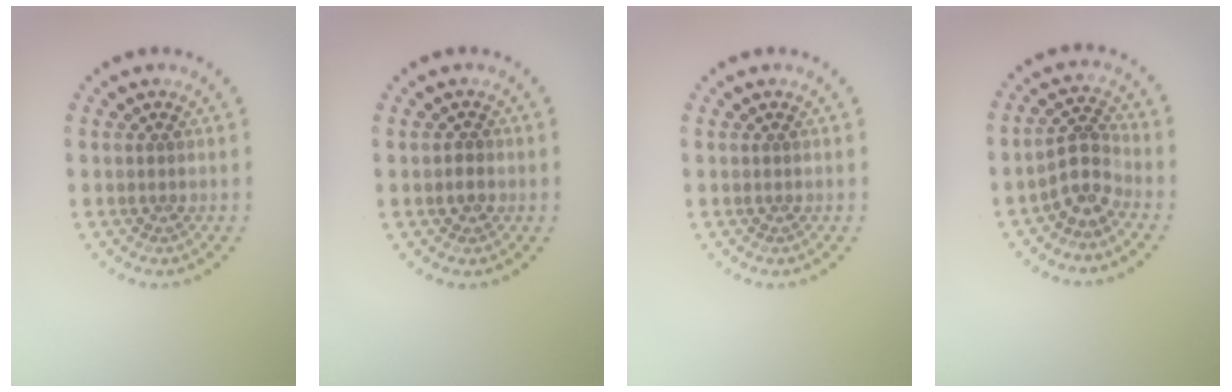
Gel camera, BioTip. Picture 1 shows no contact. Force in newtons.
{"total": 0.7, "press": 0.6, "slide": 0.3}
{"total": 0.0}
{"total": 2.8, "press": 2.2, "slide": 1.7}